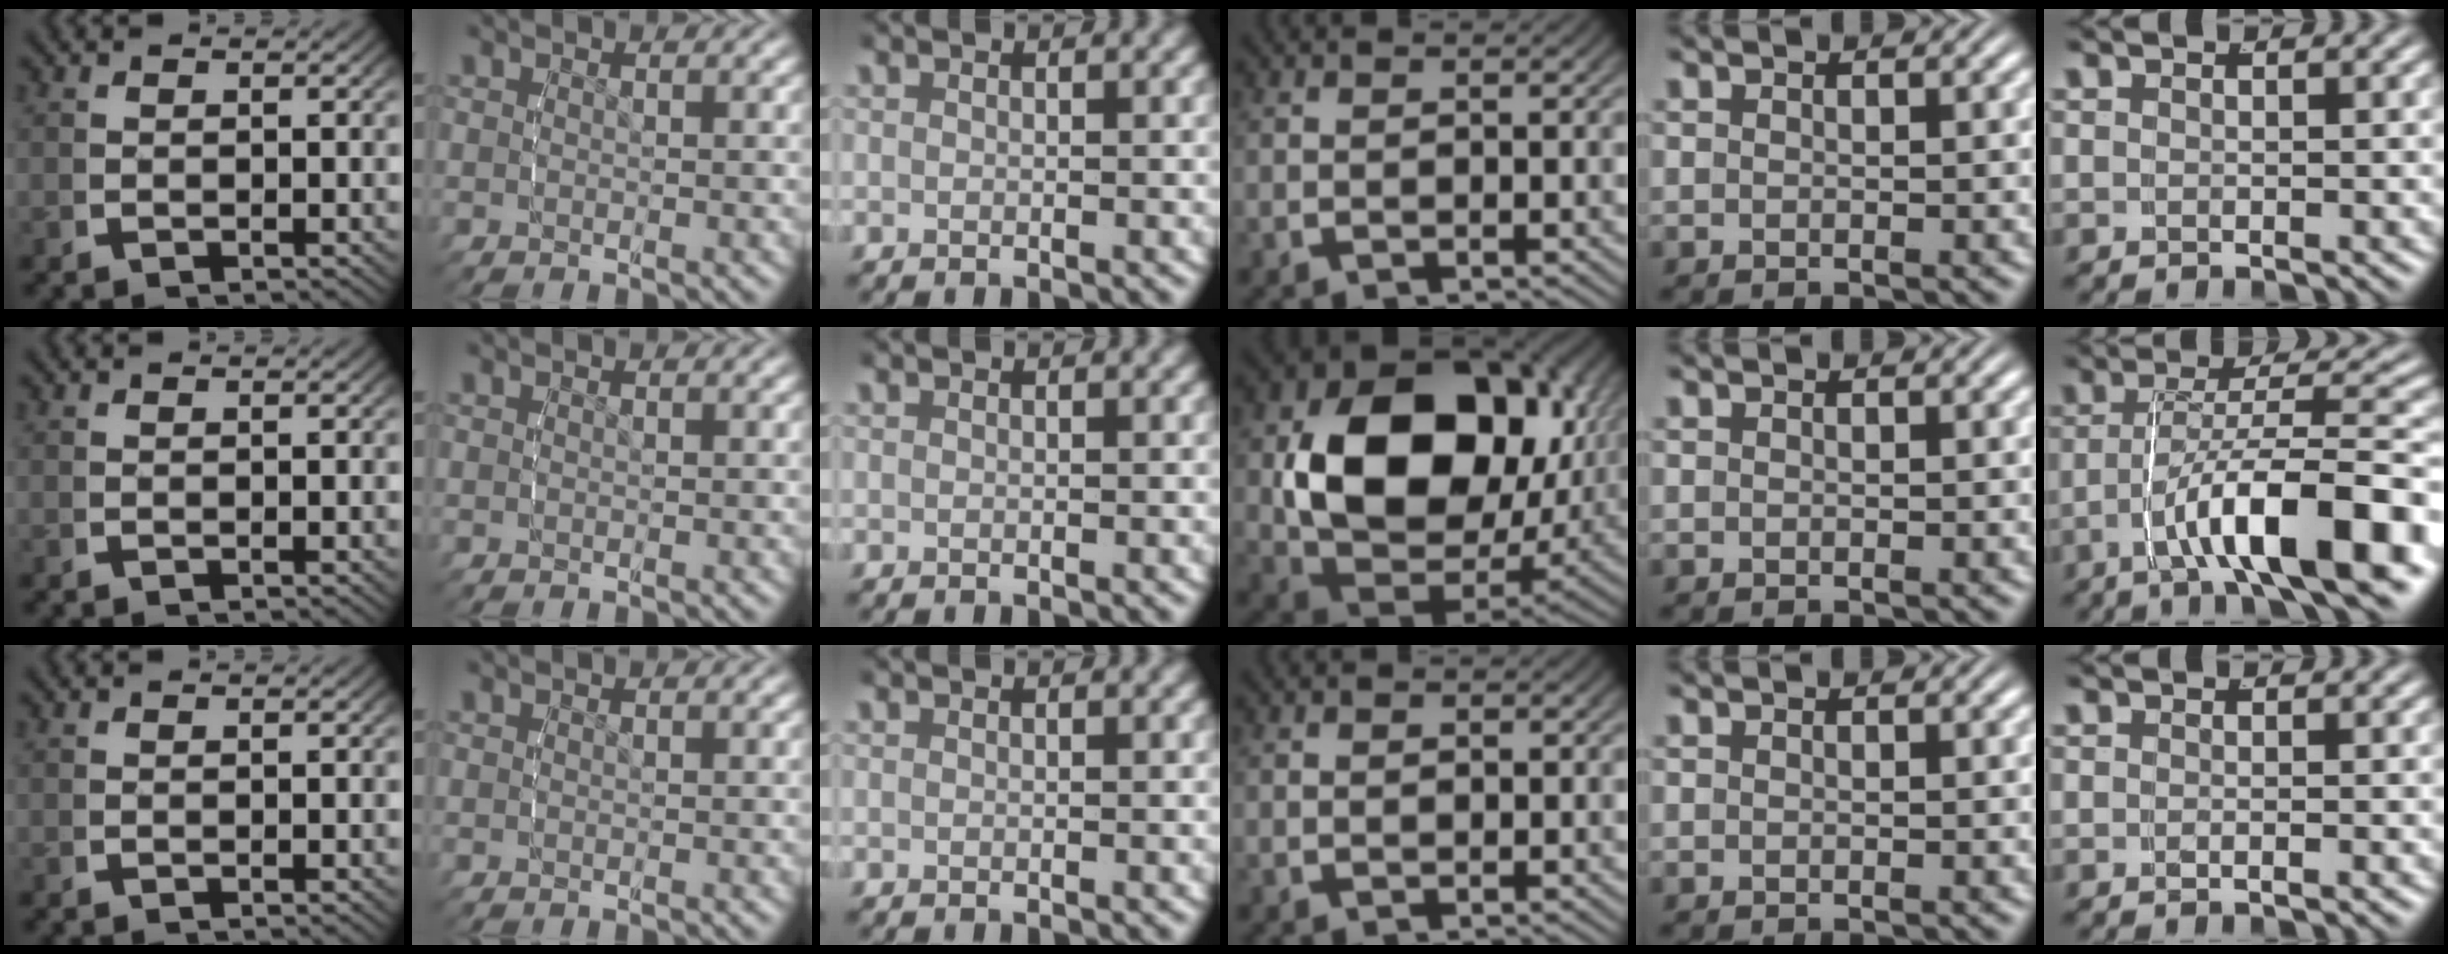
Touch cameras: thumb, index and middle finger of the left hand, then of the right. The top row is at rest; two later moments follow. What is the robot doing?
{"motion": "lift_and_place", "object": "lipstick"}